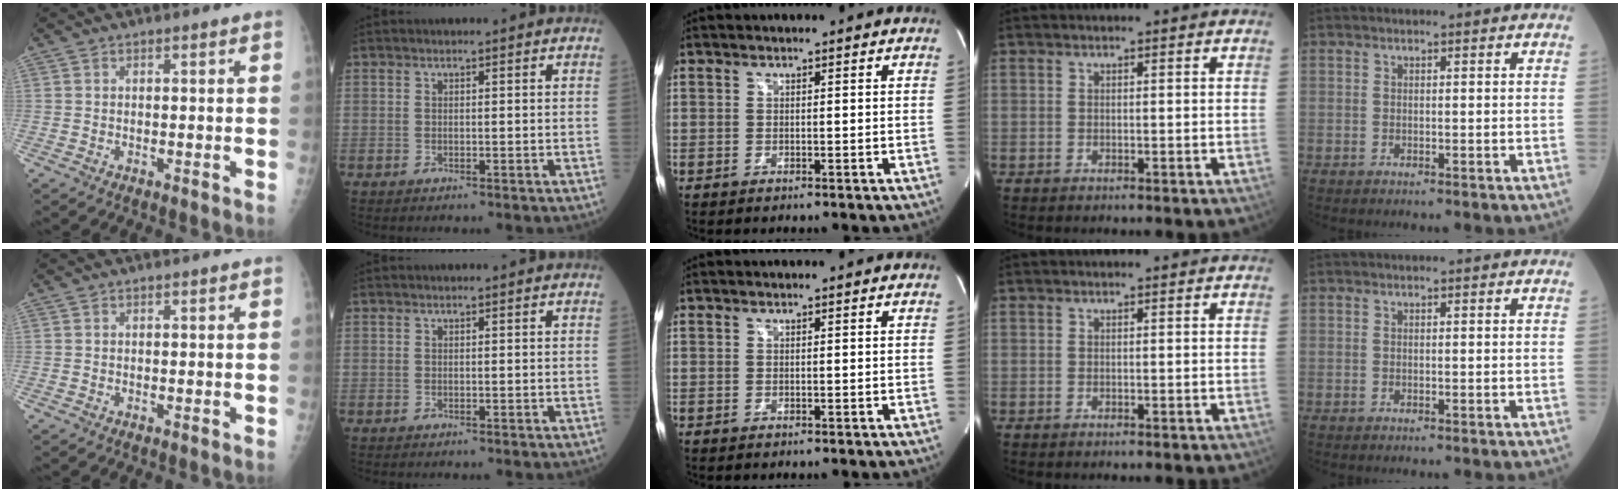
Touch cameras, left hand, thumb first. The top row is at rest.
{}